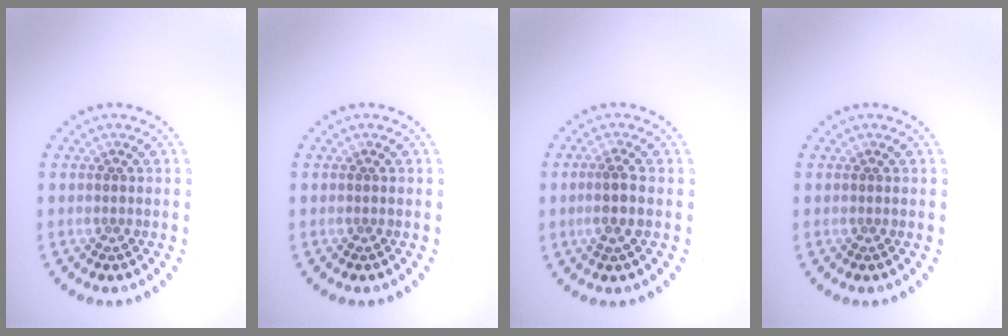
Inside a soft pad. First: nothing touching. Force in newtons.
{"total": 0.0}
{"total": 1.6, "press": 1.4, "slide": 0.7}
{"total": 0.0}